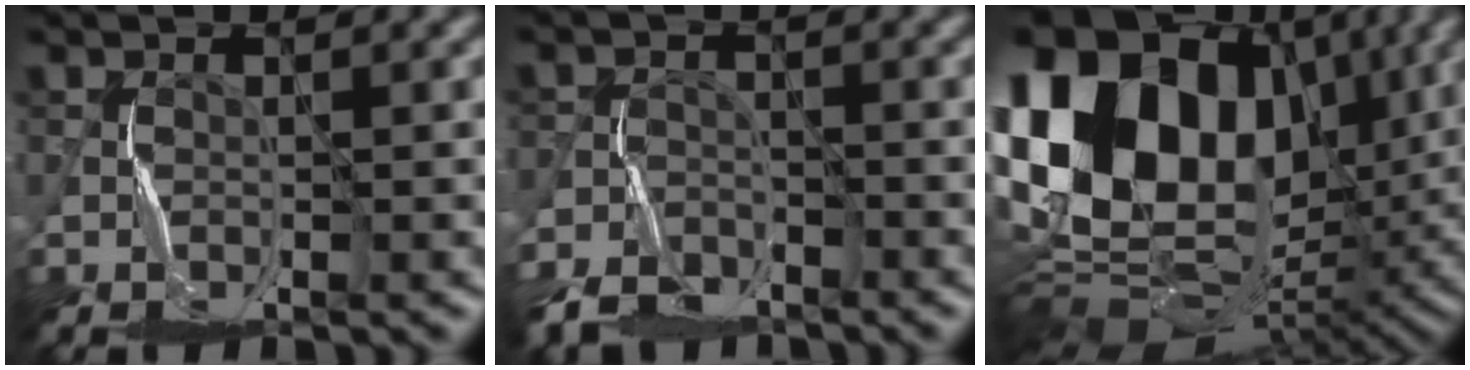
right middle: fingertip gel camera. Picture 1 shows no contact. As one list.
[{"total": 5.1, "force": [-4.3, 2.4, 1.4], "torque": [-0.026, -0.016, -0.084]}, {"total": 20.3, "force": [4.6, 14.2, 13.7], "torque": [-0.267, 0.023, 0.087]}]